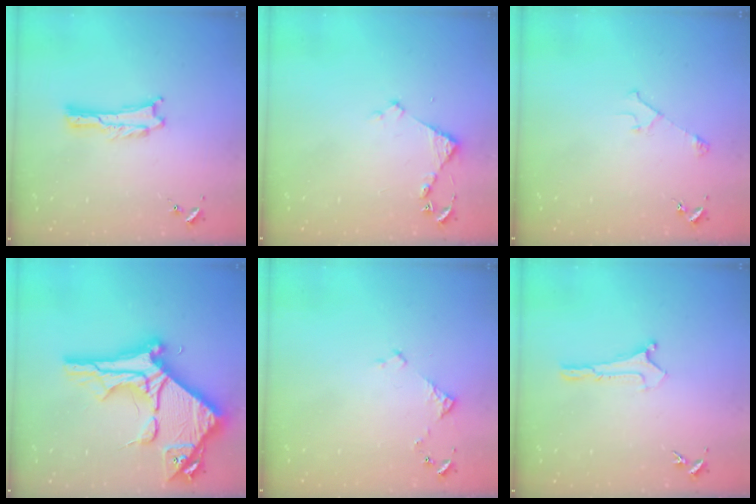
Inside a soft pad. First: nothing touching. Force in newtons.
{"total": 3.1, "press": 3.1, "slide": 0.3}
{"total": 2.9, "press": 2.9, "slide": 0.3}
{"total": 15.4, "press": 15.3, "slide": 1.5}
{"total": 3.5, "press": 3.5, "slide": 0.4}
{"total": 0.0}